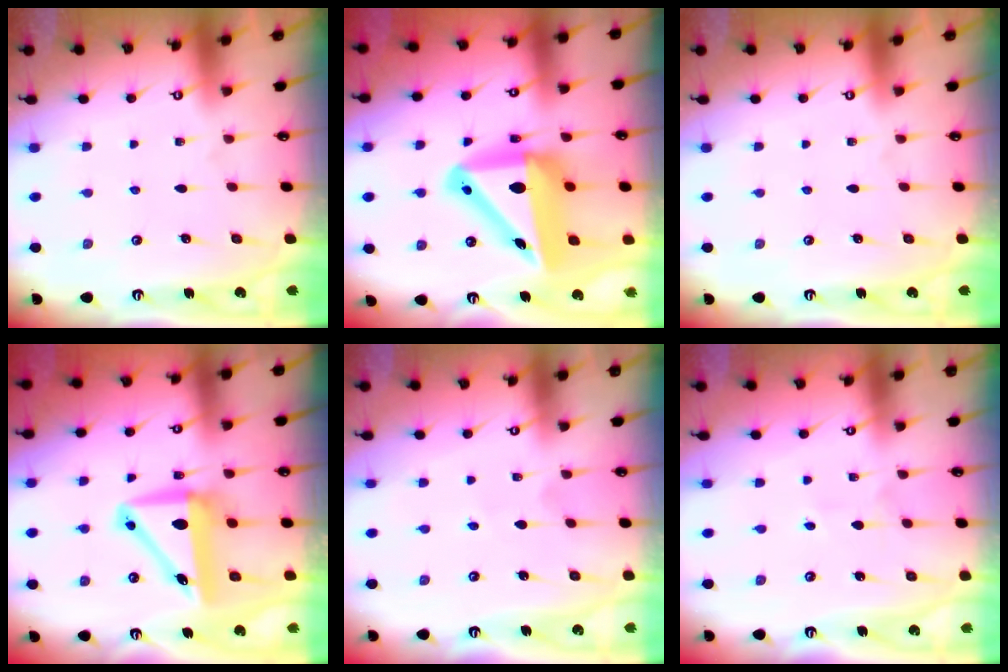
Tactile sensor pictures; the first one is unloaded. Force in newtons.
{"total": 17.0, "press": 16.5, "slide": 4.0}
{"total": 0.0}
{"total": 9.1, "press": 8.9, "slide": 2.1}
{"total": 2.7, "press": 2.7, "slide": 0.3}
{"total": 2.5, "press": 2.5, "slide": 0.3}